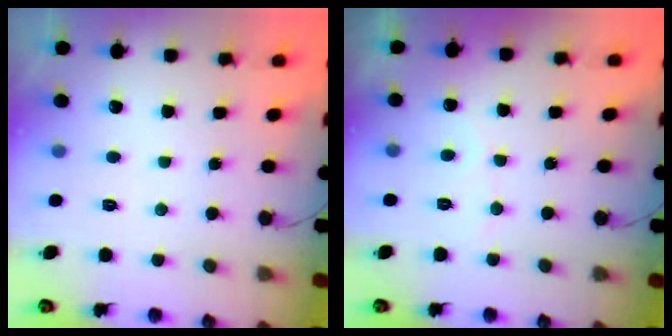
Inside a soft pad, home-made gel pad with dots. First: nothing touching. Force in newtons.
{"total": 2.8, "press": 2.8, "slide": 0.2}